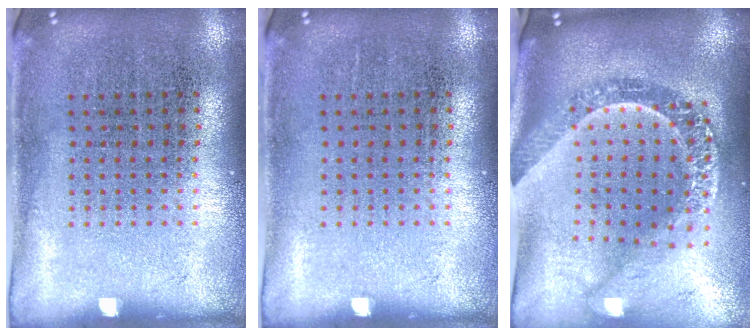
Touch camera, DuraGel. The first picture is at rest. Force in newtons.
{"total": 0.0}
{"total": 3.0, "press": 2.3, "slide": 1.9}